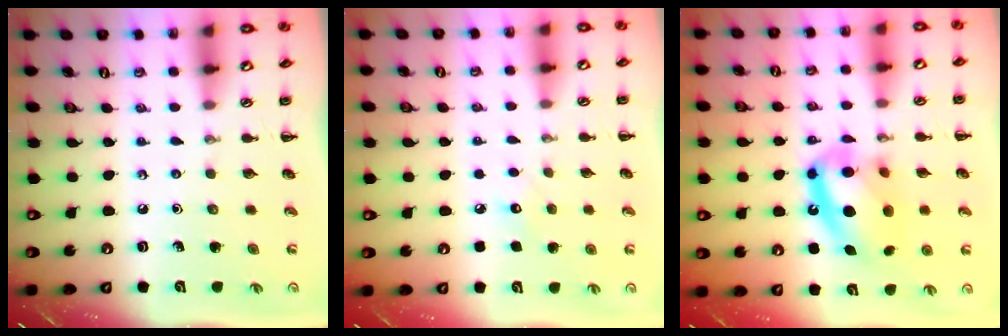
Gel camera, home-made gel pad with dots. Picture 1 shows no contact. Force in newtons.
{"total": 4.9, "press": 4.8, "slide": 1.1}
{"total": 16.0, "press": 15.6, "slide": 3.6}